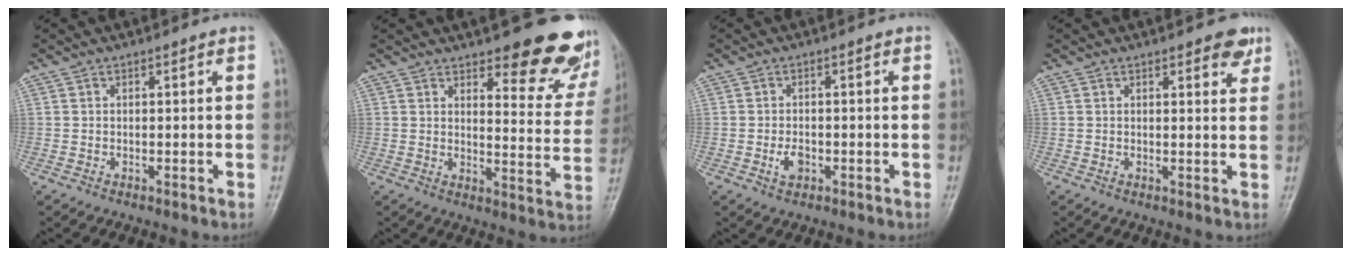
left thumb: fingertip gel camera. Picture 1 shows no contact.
{"total": 15.6, "force": [11.8, 5.2, 8.7], "torque": [-0.053, -0.087, 0.137]}
{"total": 2.6, "force": [-0.9, 1.7, 1.8], "torque": [-0.032, 0.002, -0.015]}
{"total": 3.9, "force": [2.4, 1.5, 2.6], "torque": [-0.018, -0.010, 0.025]}